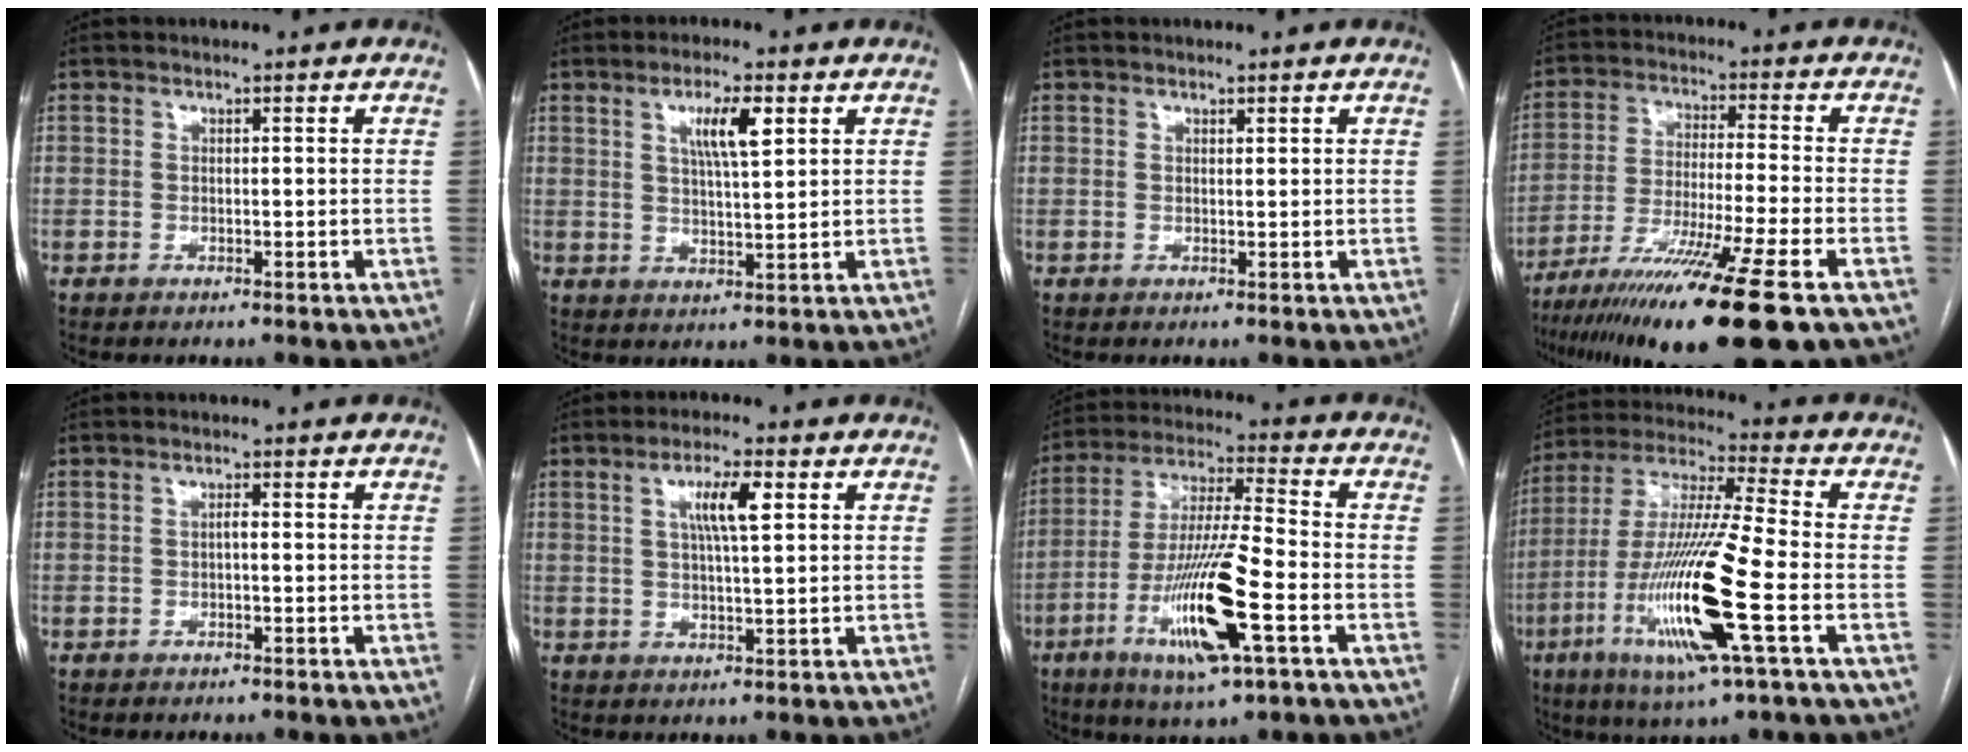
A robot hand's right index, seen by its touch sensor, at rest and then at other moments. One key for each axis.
{"total": 6.0, "fx": 2.6, "fy": 0.9, "fz": 5.3, "tx": -0.095, "ty": 0.001, "tz": 0.046}
{"total": 0.5, "fx": 0.4, "fy": 0.1, "fz": 0.3, "tx": -0.006, "ty": -0.003, "tz": 0.005}
{"total": 19.6, "fx": -13.1, "fy": -0.6, "fz": 14.5, "tx": -0.234, "ty": -0.056, "tz": -0.220}
{"total": 0.8, "fx": -0.2, "fy": 0.2, "fz": 0.7, "tx": -0.012, "ty": 0.003, "tz": -0.004}
{"total": 5.7, "fx": 2.0, "fy": 0.7, "fz": 5.3, "tx": -0.097, "ty": 0.005, "tz": 0.035}
{"total": 15.4, "fx": -5.7, "fy": 1.2, "fz": 14.3, "tx": -0.281, "ty": -0.019, "tz": -0.102}
{"total": 18.3, "fx": -5.8, "fy": 0.5, "fz": 17.3, "tx": -0.363, "ty": -0.022, "tz": -0.112}